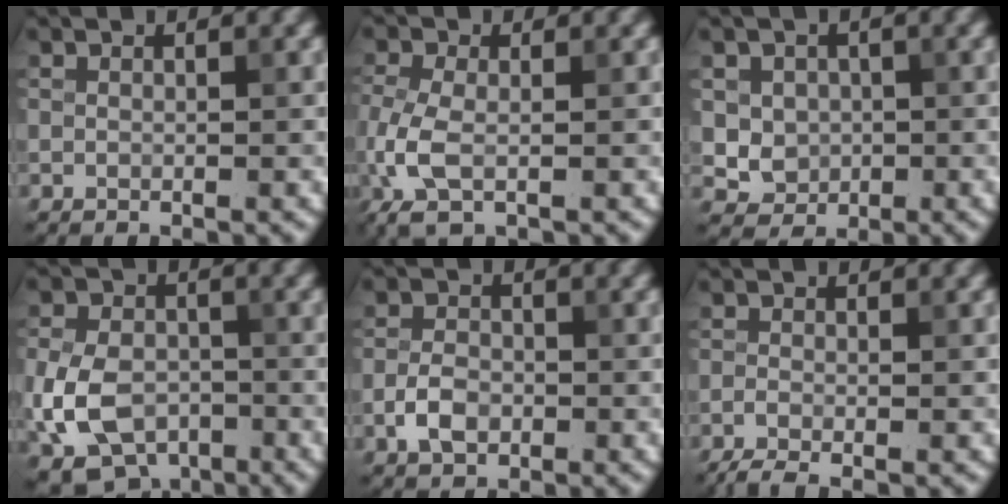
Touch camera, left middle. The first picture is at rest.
{"total": 4.1, "force": [-1.1, 1.9, 3.5], "torque": [-0.095, -0.006, -0.025]}
{"total": 2.8, "force": [0.2, 2.6, 1.0], "torque": [-0.018, -0.006, 0.013]}
{"total": 8.1, "force": [-2.7, 5.7, 5.1], "torque": [-0.116, -0.011, -0.057]}
{"total": 2.8, "force": [-1.1, 1.8, 1.9], "torque": [-0.033, 0.003, -0.026]}
{"total": 1.9, "force": [-1.4, 0.3, 1.3], "torque": [-0.029, -0.006, -0.036]}